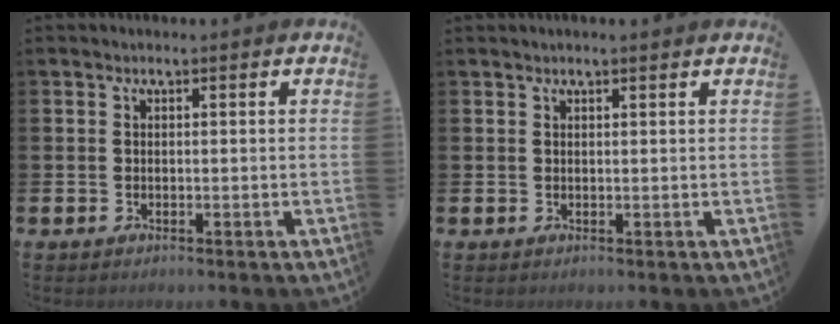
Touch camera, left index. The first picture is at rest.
{"total": 1.0, "force": [0.9, 0.0, 0.3], "torque": [0.002, -0.003, 0.014]}